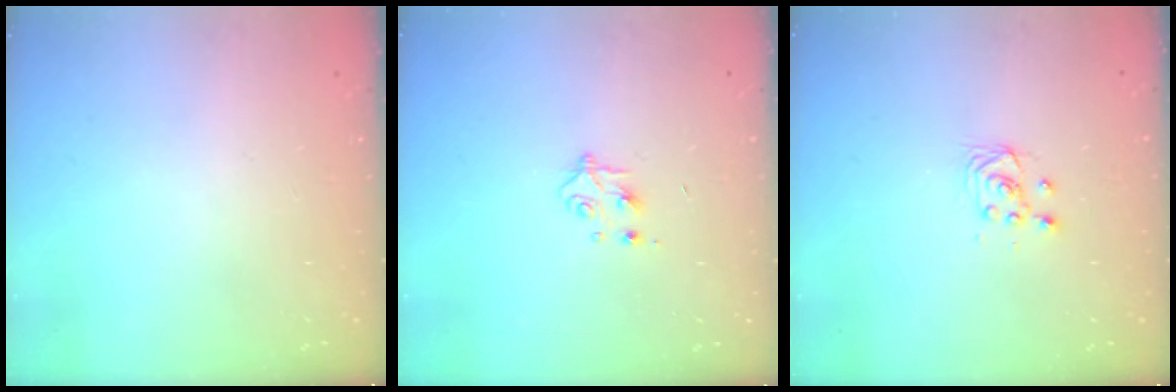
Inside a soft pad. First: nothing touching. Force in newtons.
{"total": 5.0, "press": 4.9, "slide": 0.7}
{"total": 2.9, "press": 2.6, "slide": 1.3}